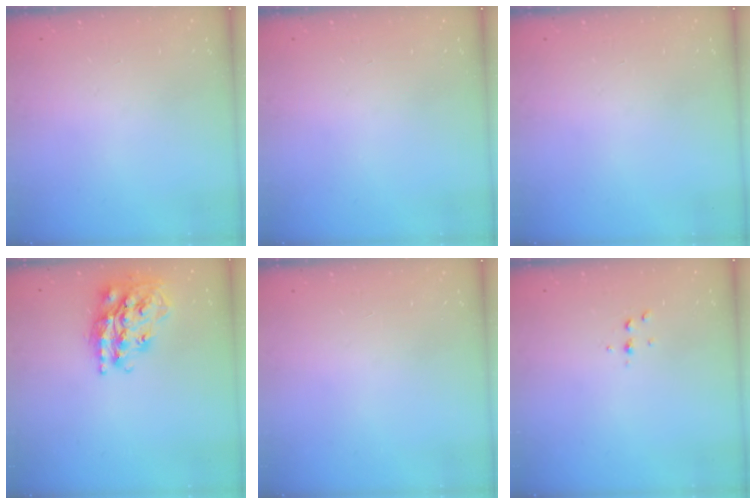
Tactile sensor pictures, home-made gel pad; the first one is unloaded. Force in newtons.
{"total": 0.0}
{"total": 0.0}
{"total": 21.4, "press": 21.4, "slide": 1.6}
{"total": 0.0}
{"total": 2.5, "press": 2.4, "slide": 0.2}